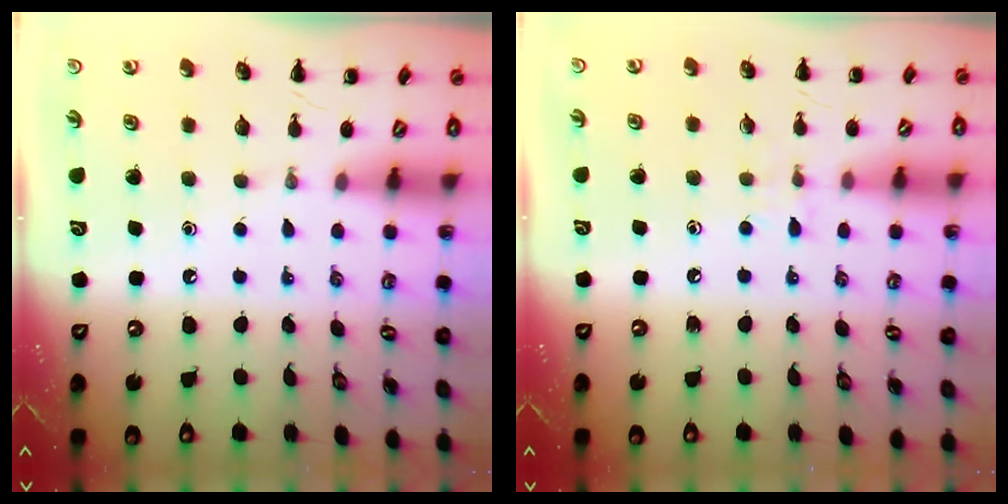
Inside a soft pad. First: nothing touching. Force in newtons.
{"total": 4.4, "press": 4.0, "slide": 1.7}